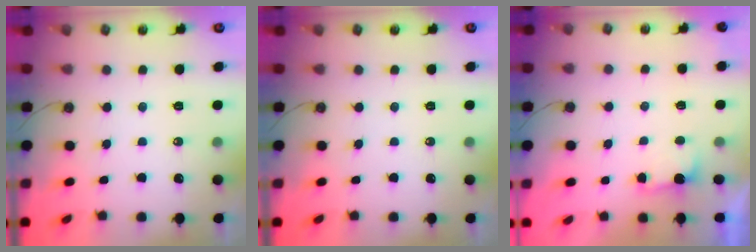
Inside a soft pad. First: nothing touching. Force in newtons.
{"total": 0.0}
{"total": 2.1, "press": 1.9, "slide": 0.8}